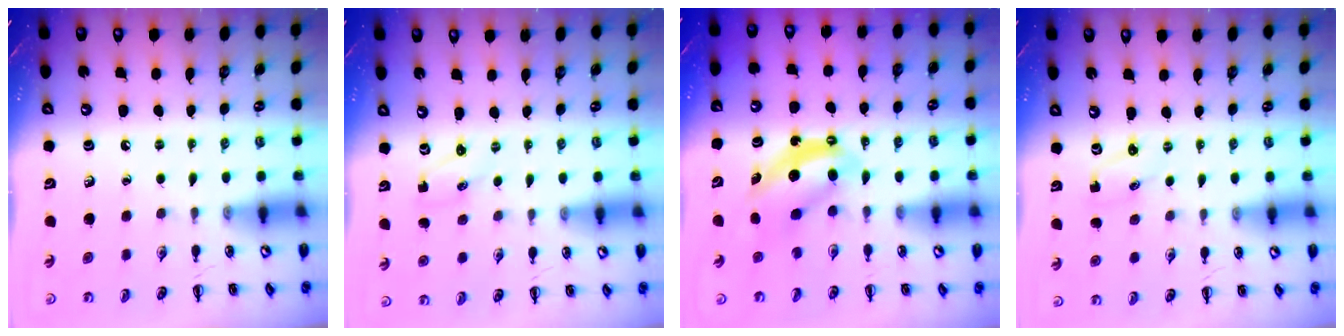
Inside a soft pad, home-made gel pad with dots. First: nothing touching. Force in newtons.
{"total": 1.9, "press": 1.8, "slide": 0.6}
{"total": 6.2, "press": 6.1, "slide": 0.8}
{"total": 2.2, "press": 2.1, "slide": 0.6}